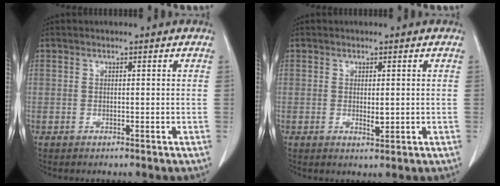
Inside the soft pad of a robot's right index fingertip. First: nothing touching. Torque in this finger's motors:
{"motor_torque": [-0.02, 0.06, 0.01, 0.02]}